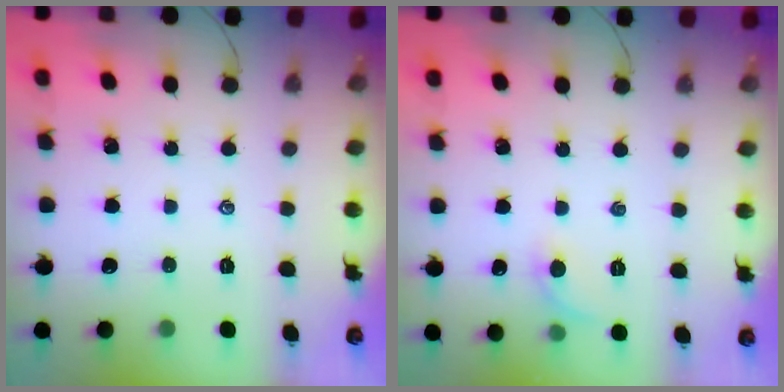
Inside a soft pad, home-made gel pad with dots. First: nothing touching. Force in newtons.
{"total": 4.9, "press": 4.7, "slide": 1.5}